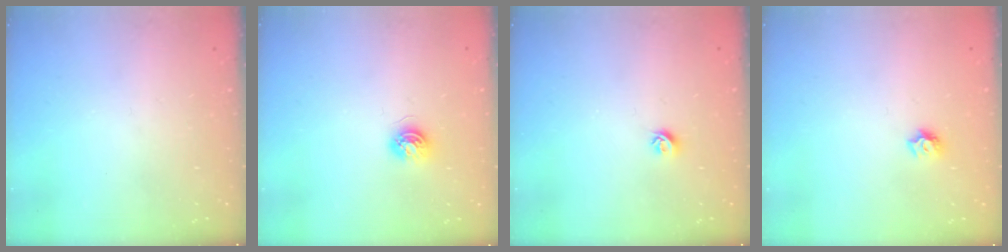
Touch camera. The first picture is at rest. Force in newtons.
{"total": 4.5, "press": 4.5, "slide": 0.6}
{"total": 5.3, "press": 5.2, "slide": 0.7}
{"total": 5.6, "press": 5.6, "slide": 0.7}